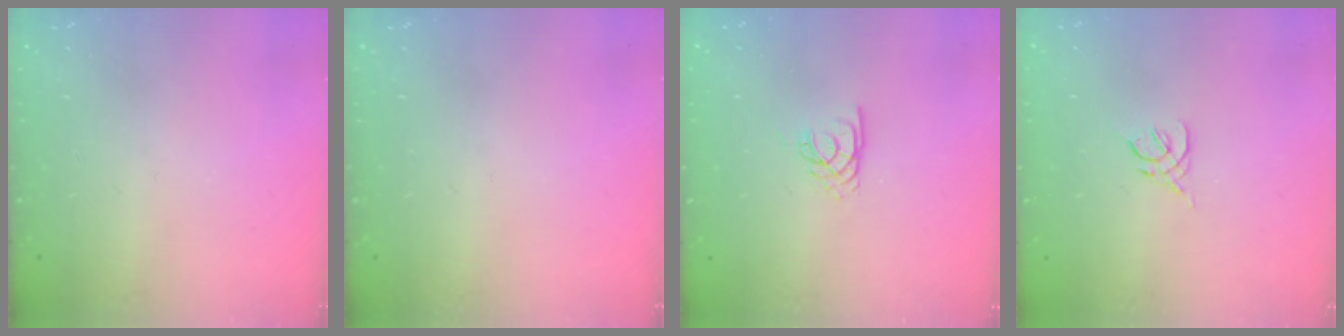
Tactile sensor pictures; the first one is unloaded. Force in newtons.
{"total": 0.0}
{"total": 1.9, "press": 1.9, "slide": 0.2}
{"total": 2.2, "press": 2.1, "slide": 0.6}